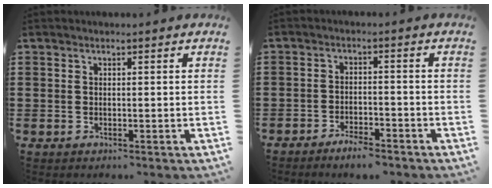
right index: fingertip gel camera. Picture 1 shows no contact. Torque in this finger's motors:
{"motor_torque": [0.09, 0.45, 0.28, 0.07]}